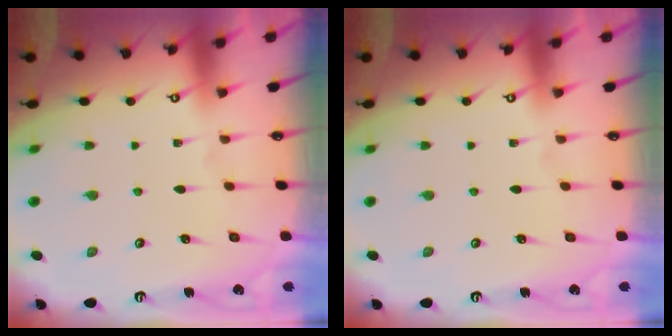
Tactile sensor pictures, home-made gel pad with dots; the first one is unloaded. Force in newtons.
{"total": 0.0}